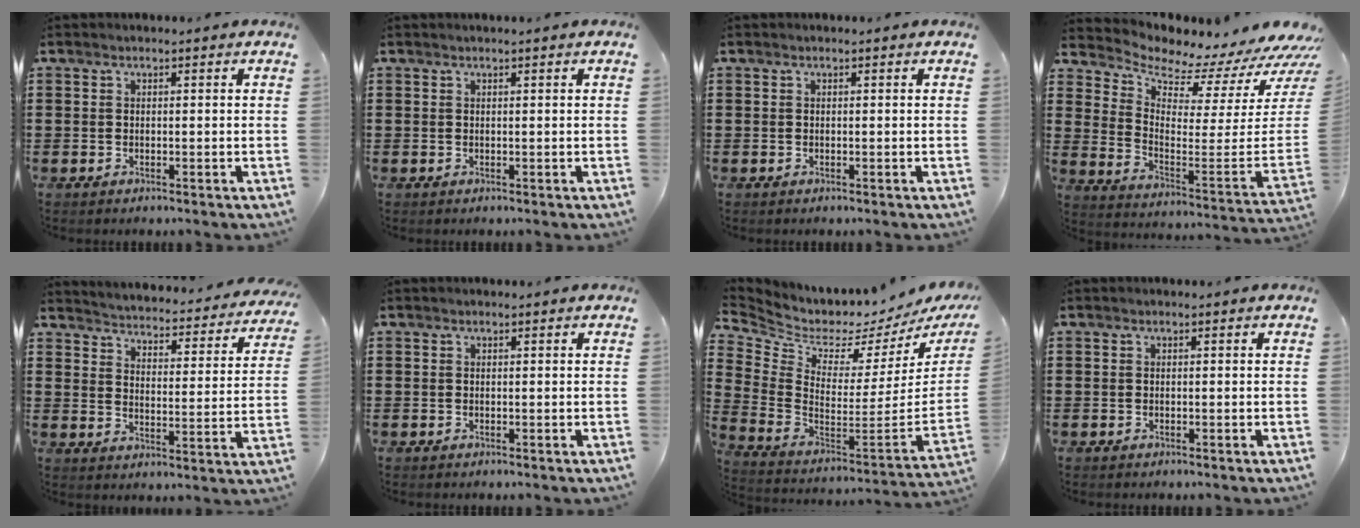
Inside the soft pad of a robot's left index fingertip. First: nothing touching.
{"total": 0.0}
{"total": 0.0}
{"total": 4.2, "force": [4.0, 1.0, 1.0], "torque": [-0.027, -0.074, 0.057]}
{"total": 3.3, "force": [3.3, -0.3, 0.0], "torque": [-0.023, -0.036, 0.047]}
{"total": 0.0}
{"total": 2.7, "force": [2.1, 1.6, 0.8], "torque": [-0.042, -0.046, 0.028]}
{"total": 0.0}